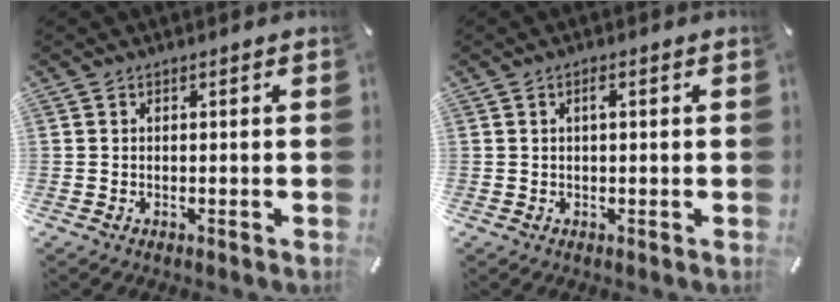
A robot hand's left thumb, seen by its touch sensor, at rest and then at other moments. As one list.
[{"total": 1.7, "force": [0.4, 0.7, 1.5], "torque": [-0.032, 0.005, 0.005]}]